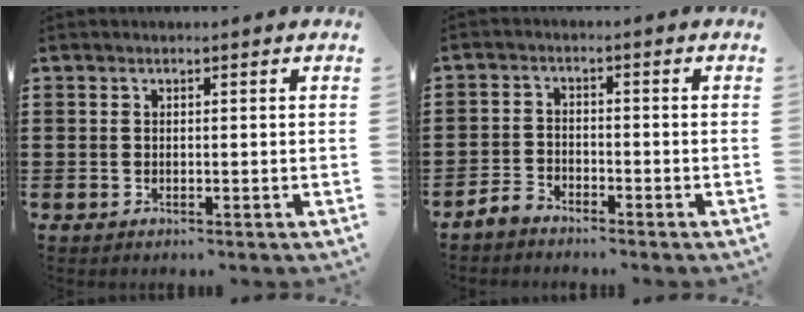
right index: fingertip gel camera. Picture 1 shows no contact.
{"total": 2.5, "force": [-2.4, 0.8, 0.5], "torque": [-0.021, 0.005, -0.052]}